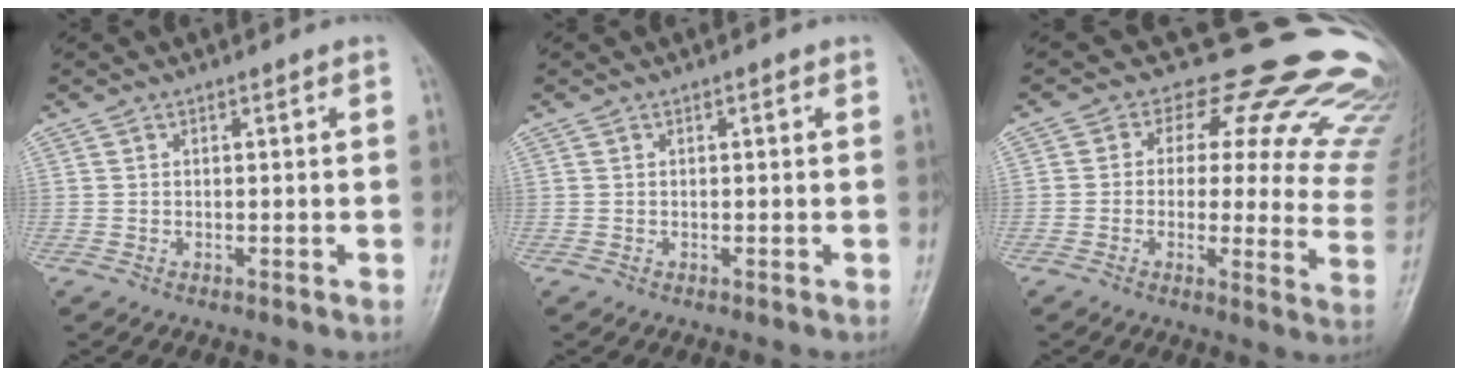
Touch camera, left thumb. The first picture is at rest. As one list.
[{"total": 0.0}, {"total": 23.0, "force": [16.3, 11.2, 11.7], "torque": [-0.096, -0.083, 0.163]}]